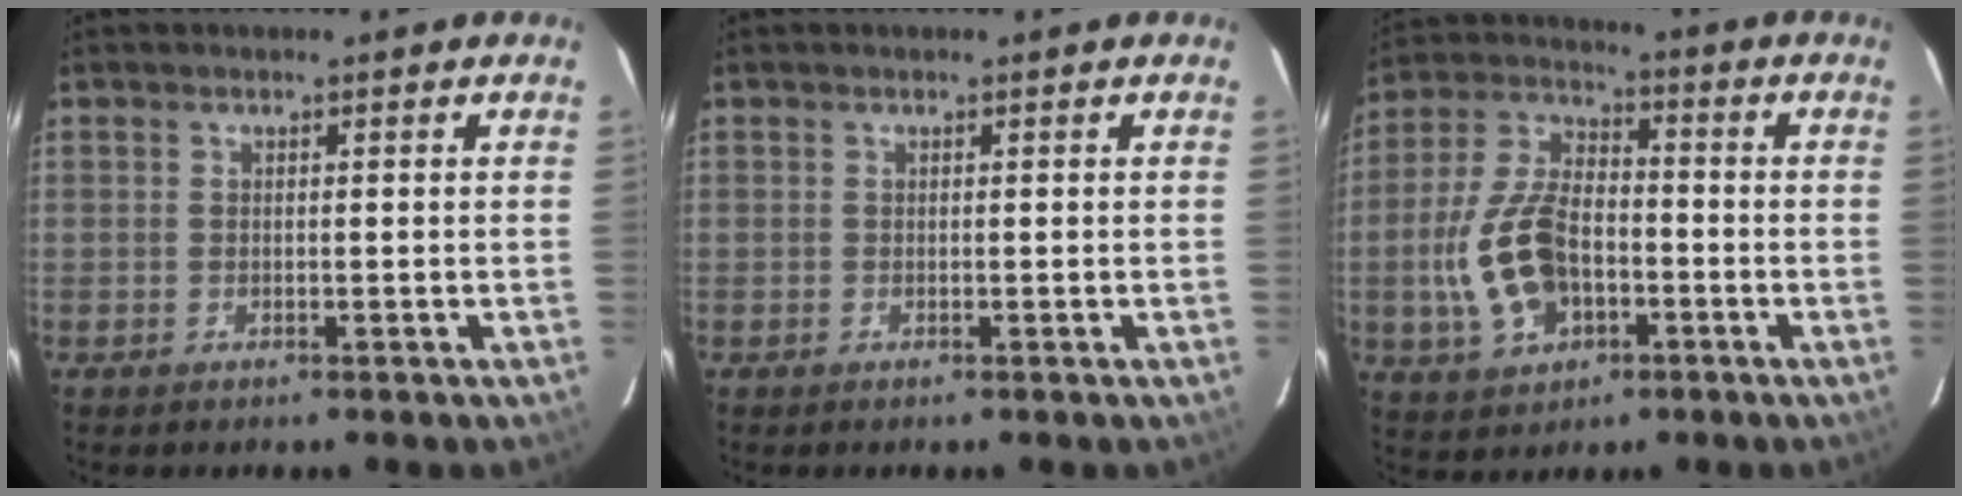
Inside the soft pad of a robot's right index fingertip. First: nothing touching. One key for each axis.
{"total": 0.0}
{"total": 14.4, "fx": -3.8, "fy": 8.6, "fz": 10.9, "tx": -0.239, "ty": 0.010, "tz": -0.060}